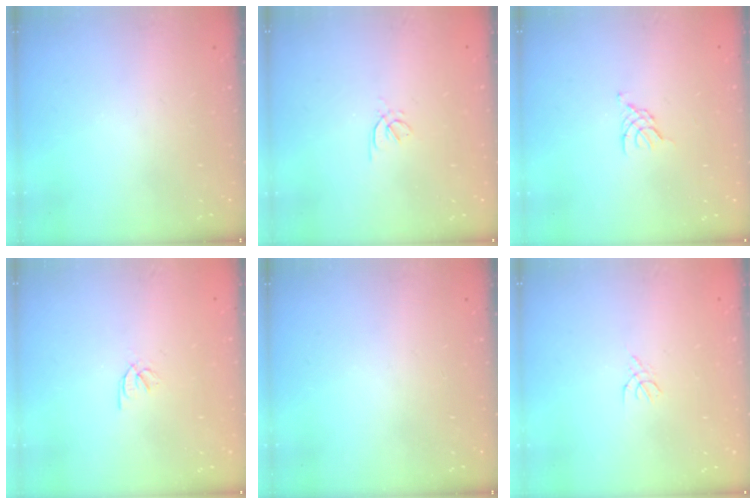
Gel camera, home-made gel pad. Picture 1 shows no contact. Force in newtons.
{"total": 1.6, "press": 1.5, "slide": 0.5}
{"total": 3.3, "press": 3.2, "slide": 0.7}
{"total": 2.1, "press": 2.1, "slide": 0.1}
{"total": 0.0}
{"total": 1.8, "press": 1.7, "slide": 0.5}